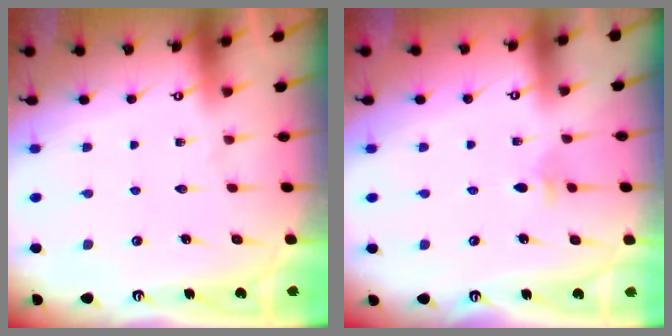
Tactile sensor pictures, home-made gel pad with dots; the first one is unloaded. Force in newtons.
{"total": 3.2, "press": 3.2, "slide": 0.6}